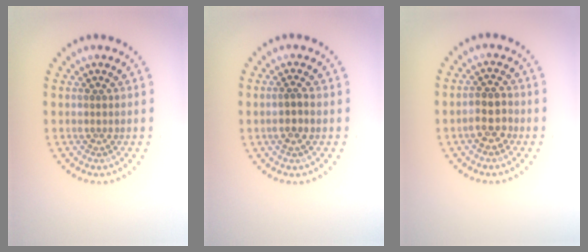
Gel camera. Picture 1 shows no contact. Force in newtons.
{"total": 1.4, "press": 1.2, "slide": 0.7}
{"total": 2.4, "press": 2.3, "slide": 0.8}